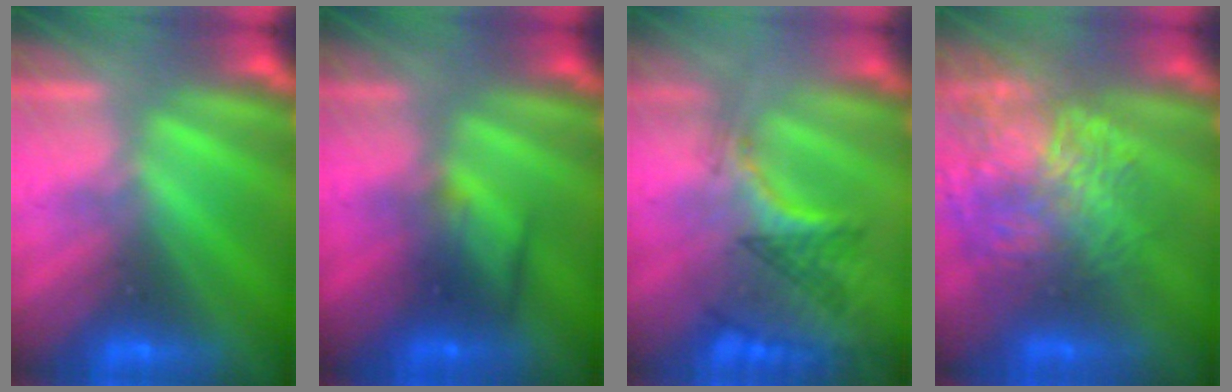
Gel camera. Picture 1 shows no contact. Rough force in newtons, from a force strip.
{"total": 2.4}
{"total": 3.3}
{"total": 7.8}